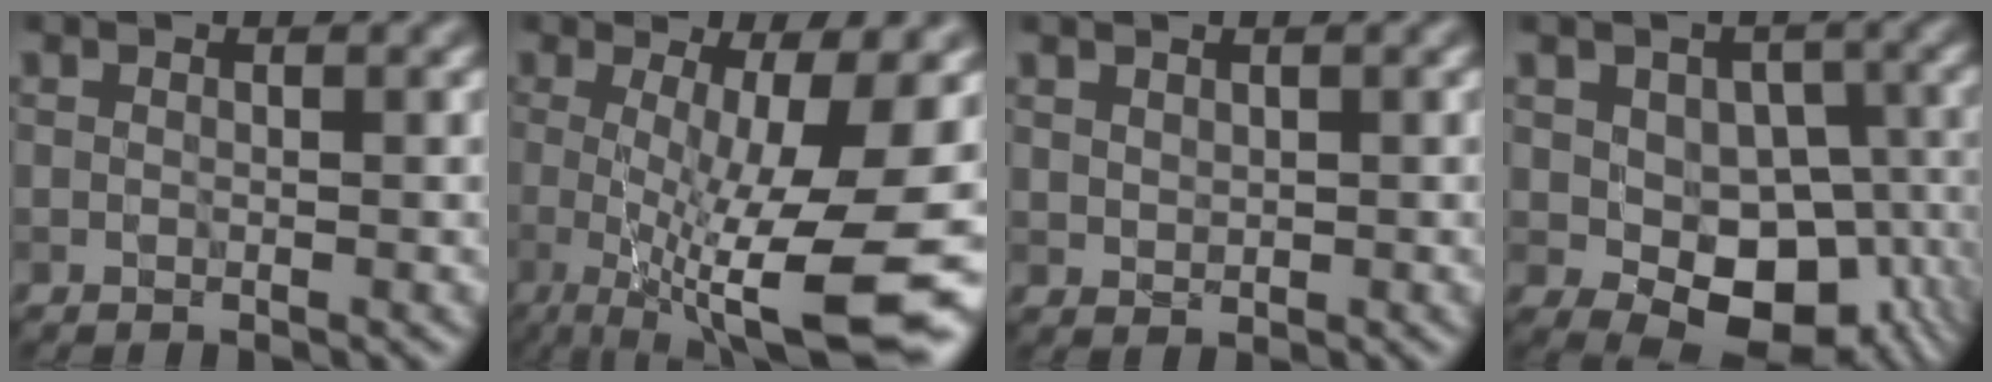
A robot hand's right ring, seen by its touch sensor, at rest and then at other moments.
{"total": 12.3, "force": [-2.5, 2.8, 11.7], "torque": [-0.172, -0.020, -0.038]}
{"total": 1.2, "force": [0.9, 0.7, 0.3], "torque": [-0.005, 0.000, 0.021]}
{"total": 10.2, "force": [-2.9, 6.7, 7.1], "torque": [-0.093, -0.012, -0.037]}